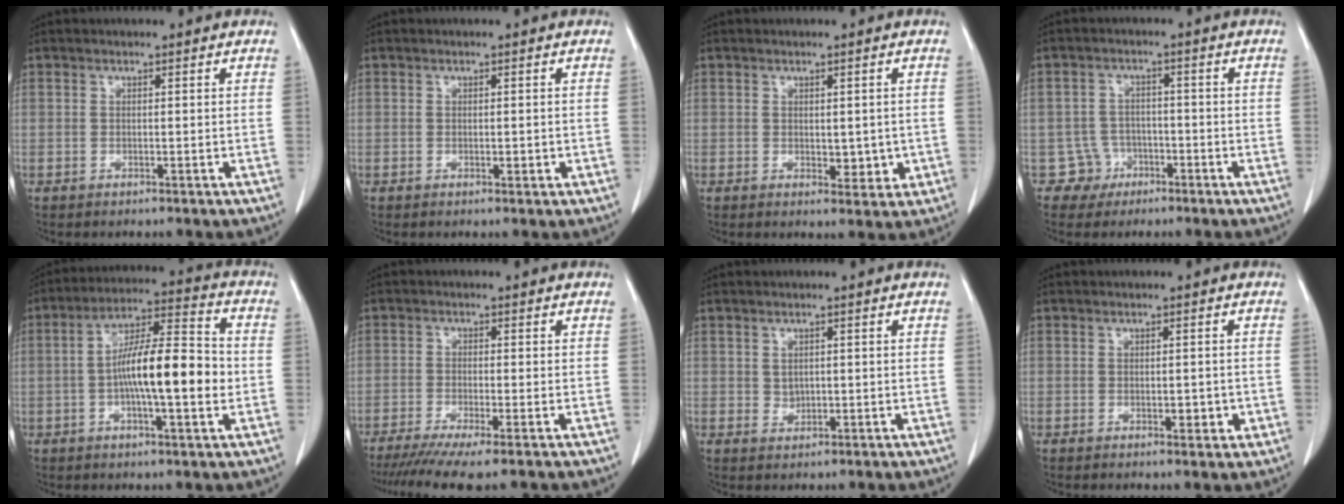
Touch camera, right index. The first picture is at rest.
{"total": 0.9, "force": [-0.1, 0.4, 0.8], "torque": [-0.010, 0.001, 0.004]}
{"total": 3.2, "force": [-0.1, 1.9, 2.6], "torque": [-0.025, -0.004, 0.009]}
{"total": 4.2, "force": [-2.0, 3.6, -0.7], "torque": [0.020, 0.016, -0.033]}
{"total": 13.5, "force": [-1.6, 2.4, 13.2], "torque": [-0.231, 0.015, -0.030]}
{"total": 8.0, "force": [-6.1, -0.1, 5.2], "torque": [-0.083, -0.018, -0.098]}
{"total": 1.4, "force": [0.4, 1.2, 0.8], "torque": [-0.010, 0.000, 0.012]}
{"total": 2.2, "force": [-0.4, 1.1, 1.8], "torque": [-0.021, 0.002, 0.002]}